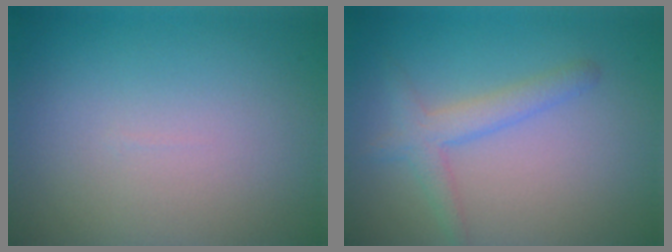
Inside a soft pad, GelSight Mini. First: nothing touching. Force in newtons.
{"total": 2.0, "press": 2.0, "slide": 0.1}